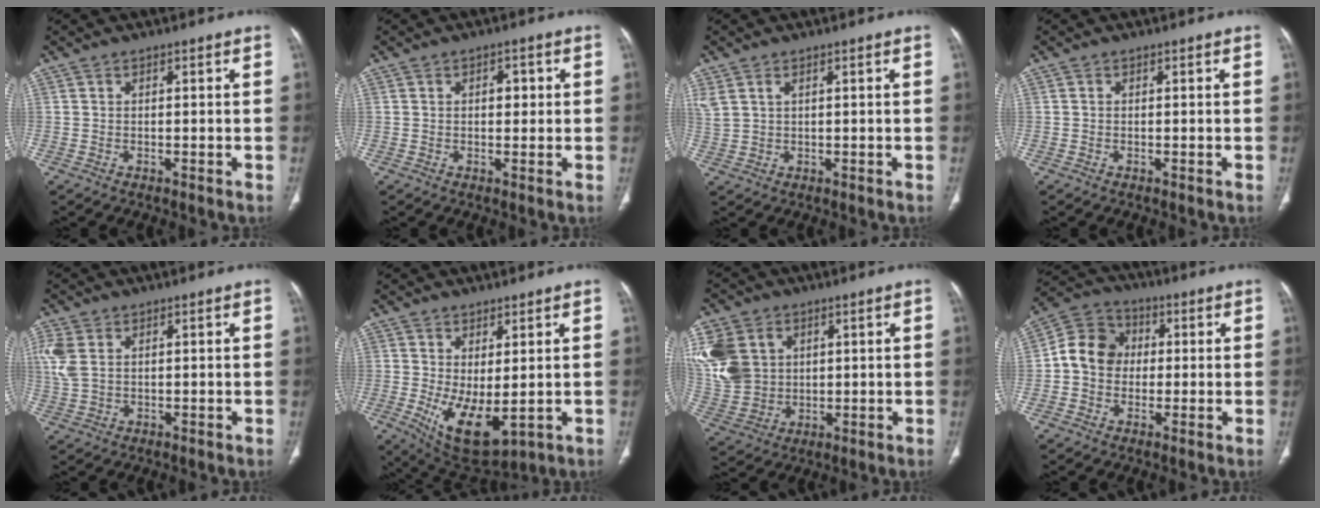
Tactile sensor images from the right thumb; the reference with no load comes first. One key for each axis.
{"total": 2.7, "fx": 0.5, "fy": 1.7, "fz": 2.1, "tx": -0.018, "ty": 0.002, "tz": 0.006}
{"total": 4.2, "fx": 1.9, "fy": 2.5, "fz": 2.8, "tx": -0.074, "ty": 0.008, "tz": 0.052}
{"total": 0.0}
{"total": 5.9, "fx": 1.8, "fy": 3.8, "fz": 4.2, "tx": -0.120, "ty": 0.006, "tz": 0.043}
{"total": 10.1, "fx": -1.1, "fy": 4.7, "fz": 8.9, "tx": -0.144, "ty": -0.019, "tz": 0.007}
{"total": 15.7, "fx": 4.5, "fy": 12.5, "fz": 8.5, "tx": -0.189, "ty": 0.000, "tz": 0.102}
{"total": 9.6, "fx": 0.2, "fy": 8.3, "fz": 4.8, "tx": -0.071, "ty": 0.027, "tz": -0.010}